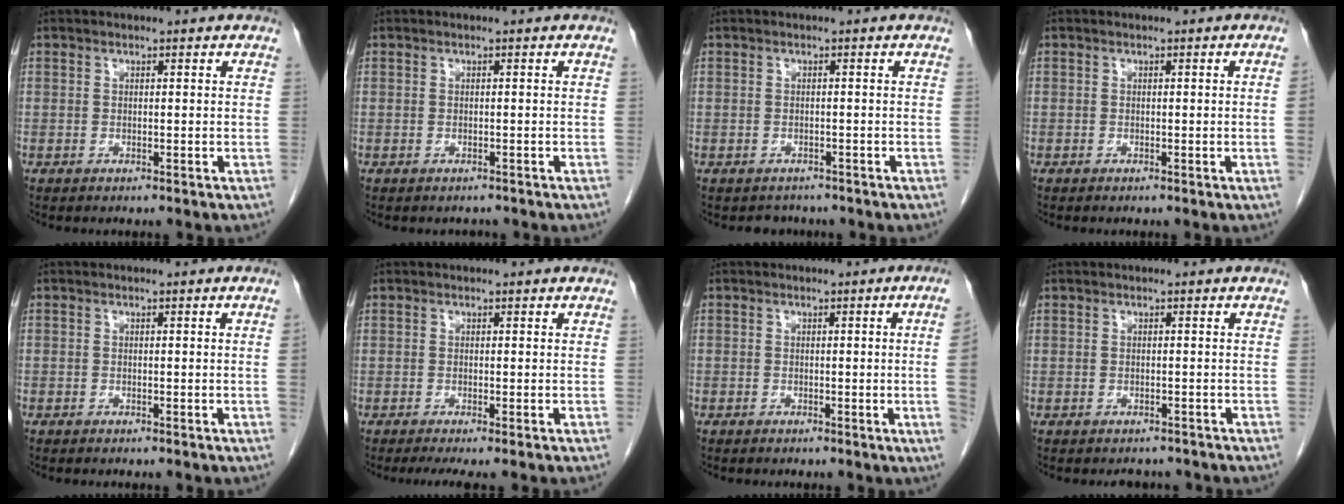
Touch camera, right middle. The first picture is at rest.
{"total": 1.0, "force": [-0.9, 0.4, 0.0], "torque": [-0.009, -0.003, -0.013]}
{"total": 2.2, "force": [-1.8, 1.1, -0.1], "torque": [-0.008, -0.002, -0.027]}
{"total": 0.9, "force": [-0.1, -0.4, 0.8], "torque": [-0.002, 0.002, 0.000]}
{"total": 0.6, "force": [-0.2, -0.3, 0.5], "torque": [-0.001, 0.003, -0.004]}
{"total": 2.8, "force": [-1.9, 0.1, 2.1], "torque": [-0.035, -0.012, -0.030]}
{"total": 4.1, "force": [-0.5, -1.4, 3.8], "torque": [-0.038, -0.004, -0.009]}
{"total": 2.3, "force": [-2.1, 0.9, 0.1], "torque": [-0.004, -0.003, -0.028]}